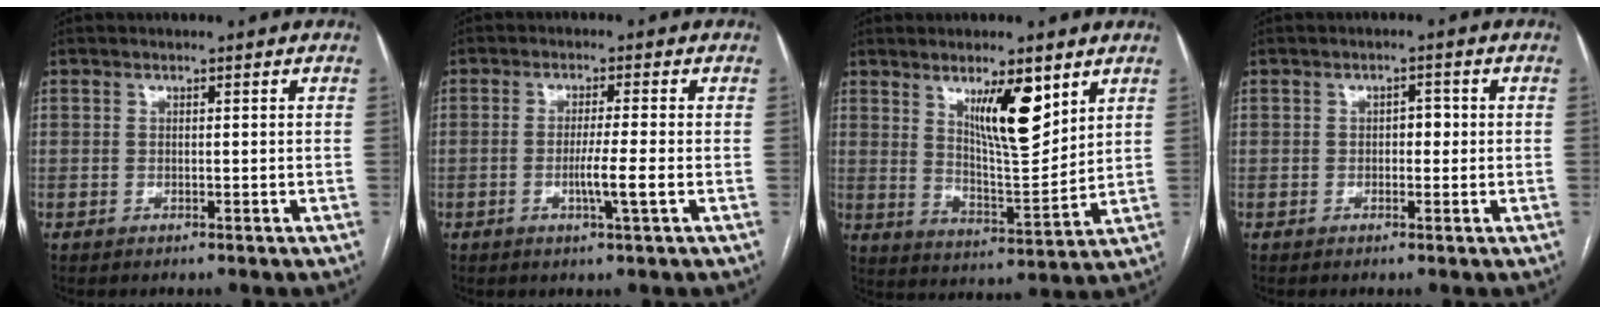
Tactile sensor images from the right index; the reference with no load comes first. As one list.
[{"total": 4.3, "force": [-1.2, -0.5, 4.1], "torque": [-0.074, -0.008, -0.021]}, {"total": 10.2, "force": [5.5, 2.1, 8.4], "torque": [-0.143, -0.011, 0.098]}, {"total": 1.6, "force": [-0.2, 1.1, 1.2], "torque": [-0.012, 0.009, -0.006]}]